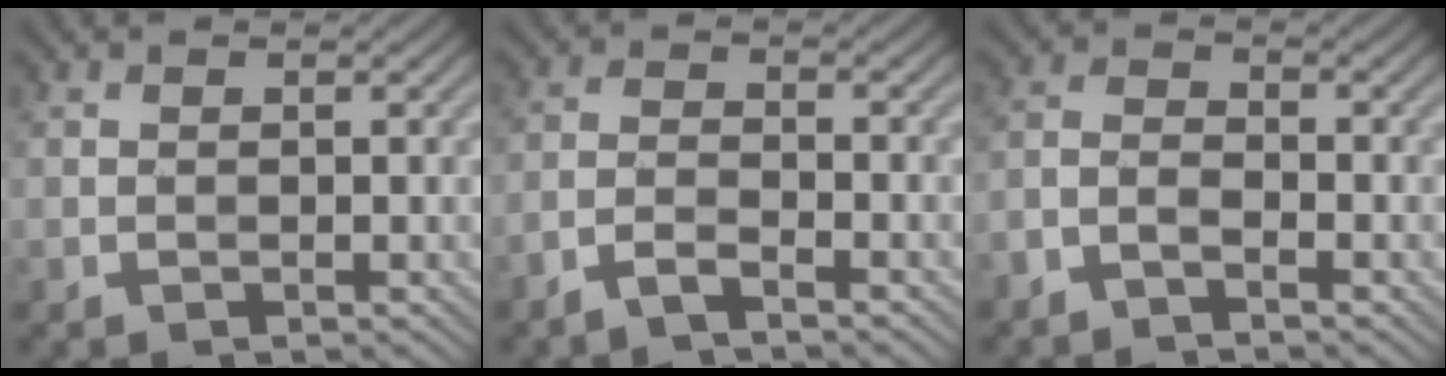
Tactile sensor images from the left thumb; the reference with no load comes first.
{"total": 3.0, "force": [-2.5, 0.4, 1.6], "torque": [-0.036, 0.001, -0.059]}
{"total": 3.0, "force": [-2.6, 0.8, 1.3], "torque": [-0.029, -0.001, -0.062]}